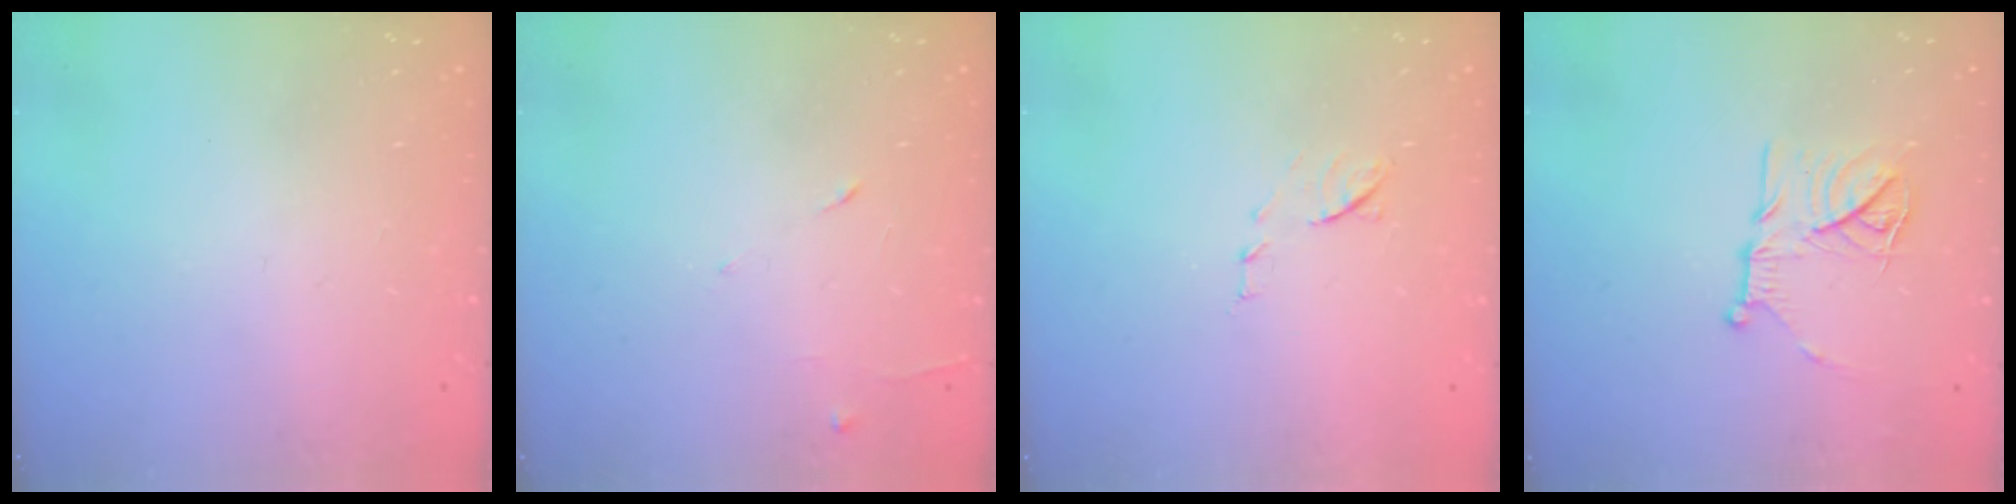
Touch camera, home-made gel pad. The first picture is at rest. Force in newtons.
{"total": 5.1, "press": 5.1, "slide": 0.8}
{"total": 7.9, "press": 7.9, "slide": 0.7}
{"total": 14.9, "press": 14.8, "slide": 1.4}